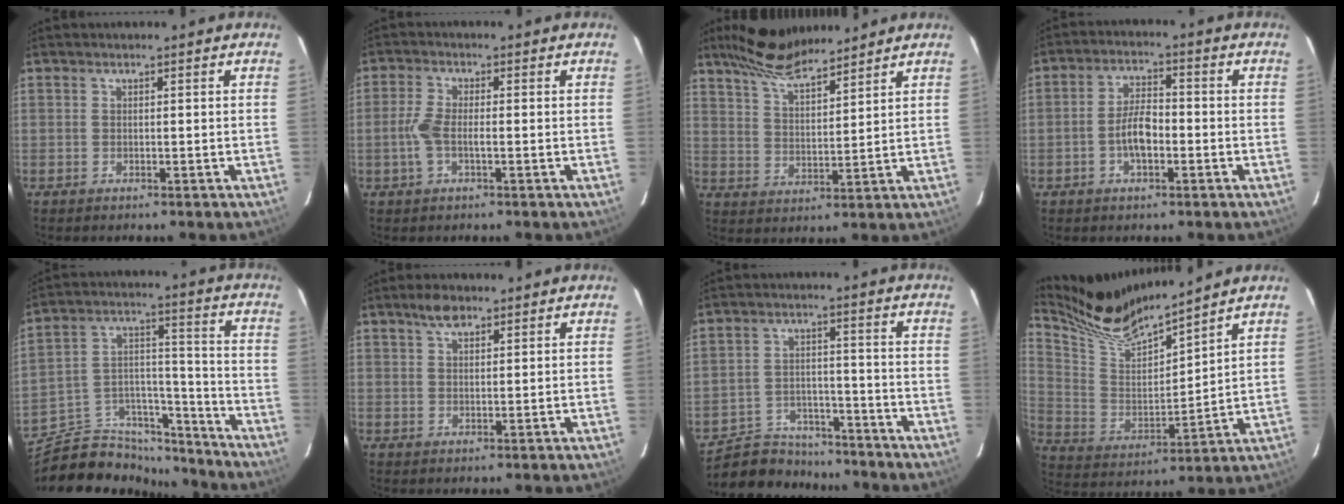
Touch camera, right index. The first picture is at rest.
{"total": 4.8, "force": [-1.1, 1.7, 4.4], "torque": [-0.100, 0.003, -0.022]}
{"total": 10.6, "force": [9.1, 2.3, 4.9], "torque": [-0.090, 0.012, 0.168]}
{"total": 6.0, "force": [-1.9, 2.5, 5.1], "torque": [-0.101, 0.009, -0.032]}
{"total": 15.8, "force": [-13.7, 6.9, 4.0], "torque": [-0.071, 0.066, -0.215]}
{"total": 3.6, "force": [2.5, 1.7, 2.1], "torque": [-0.038, 0.011, 0.044]}
{"total": 11.8, "force": [-10.5, 4.9, 2.0], "torque": [-0.066, 0.019, -0.157]}
{"total": 14.7, "force": [13.3, 1.1, 6.2], "torque": [-0.123, -0.016, 0.252]}